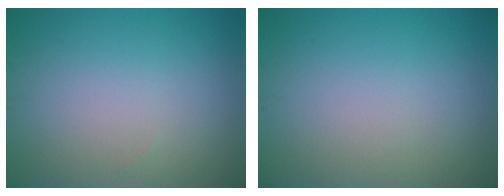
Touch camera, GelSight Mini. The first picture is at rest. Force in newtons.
{"total": 0.0}